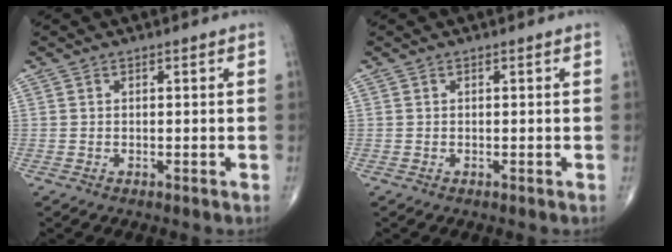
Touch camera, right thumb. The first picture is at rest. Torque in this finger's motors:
{"motor_torque": [0.07, 0.06, -0.12, -0.10, 0.00]}